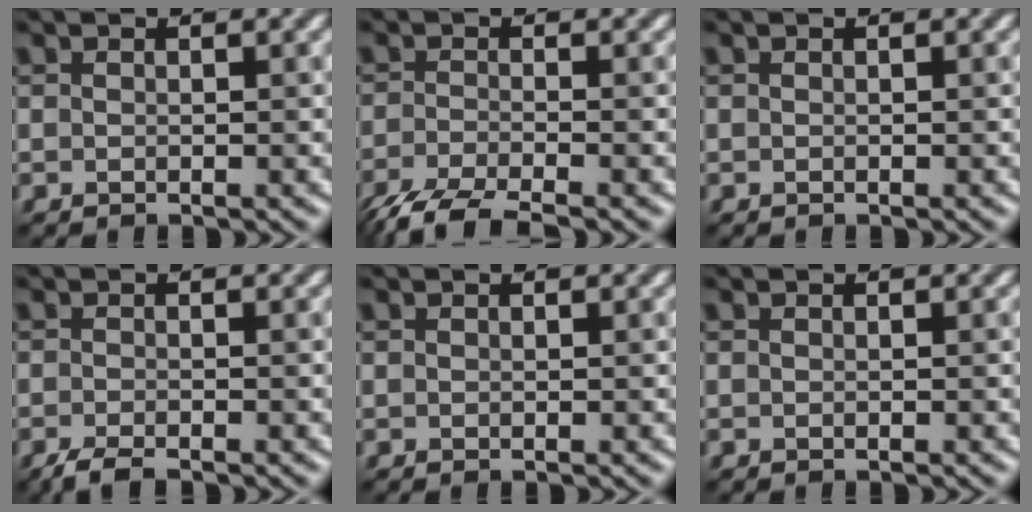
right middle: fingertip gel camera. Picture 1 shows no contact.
{"total": 5.0, "force": [-3.8, 1.0, 3.1], "torque": [-0.055, -0.011, -0.083]}
{"total": 0.0}
{"total": 2.0, "force": [-1.6, 0.4, 1.2], "torque": [-0.025, -0.005, -0.035]}
{"total": 0.0}
{"total": 0.0}